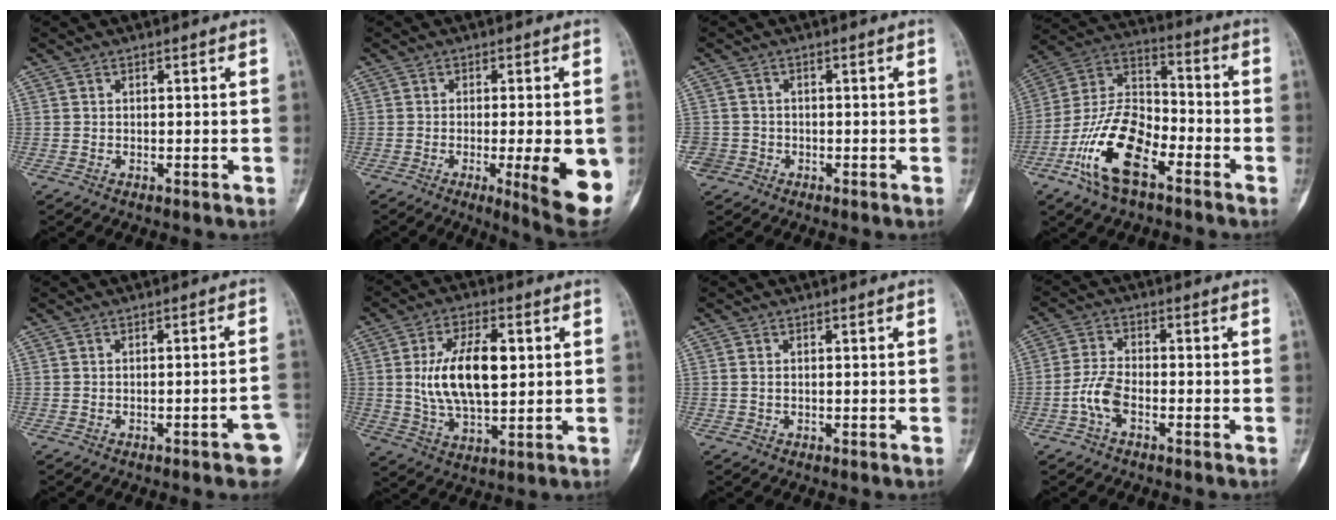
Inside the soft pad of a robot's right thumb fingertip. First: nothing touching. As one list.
[{"total": 12.3, "force": [-2.9, 2.7, 11.6], "torque": [-0.141, -0.021, -0.034]}, {"total": 3.7, "force": [-1.7, 3.2, 0.3], "torque": [0.003, 0.013, -0.035]}, {"total": 17.1, "force": [-8.3, 8.2, 12.5], "torque": [-0.229, 0.055, -0.163]}, {"total": 3.2, "force": [-1.6, 0.7, 2.6], "torque": [-0.028, 0.014, -0.017]}, {"total": 14.2, "force": [1.8, 7.0, 12.1], "torque": [-0.208, -0.001, 0.037]}, {"total": 0.6, "force": [0.1, 0.4, 0.4], "torque": [-0.006, 0.001, 0.002]}, {"total": 5.2, "force": [-2.3, 2.4, 4.0], "torque": [-0.090, 0.019, -0.049]}]